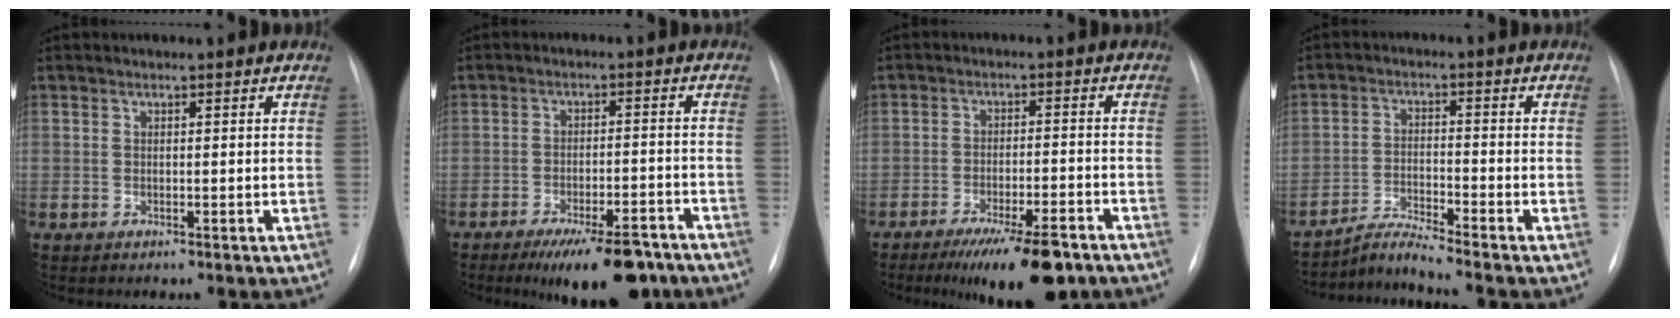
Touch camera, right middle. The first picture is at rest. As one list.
[{"total": 11.6, "force": [-8.9, 3.2, 6.7], "torque": [-0.091, -0.001, -0.133]}, {"total": 11.6, "force": [-8.4, 2.3, 7.7], "torque": [-0.114, -0.019, -0.131]}, {"total": 4.6, "force": [-4.1, -2.0, -0.1], "torque": [-0.018, -0.020, -0.080]}]